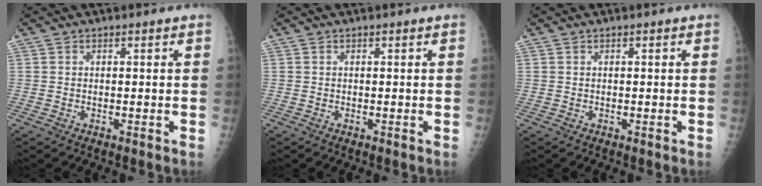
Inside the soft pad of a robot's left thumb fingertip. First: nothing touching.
{"total": 0.0}
{"total": 0.0}